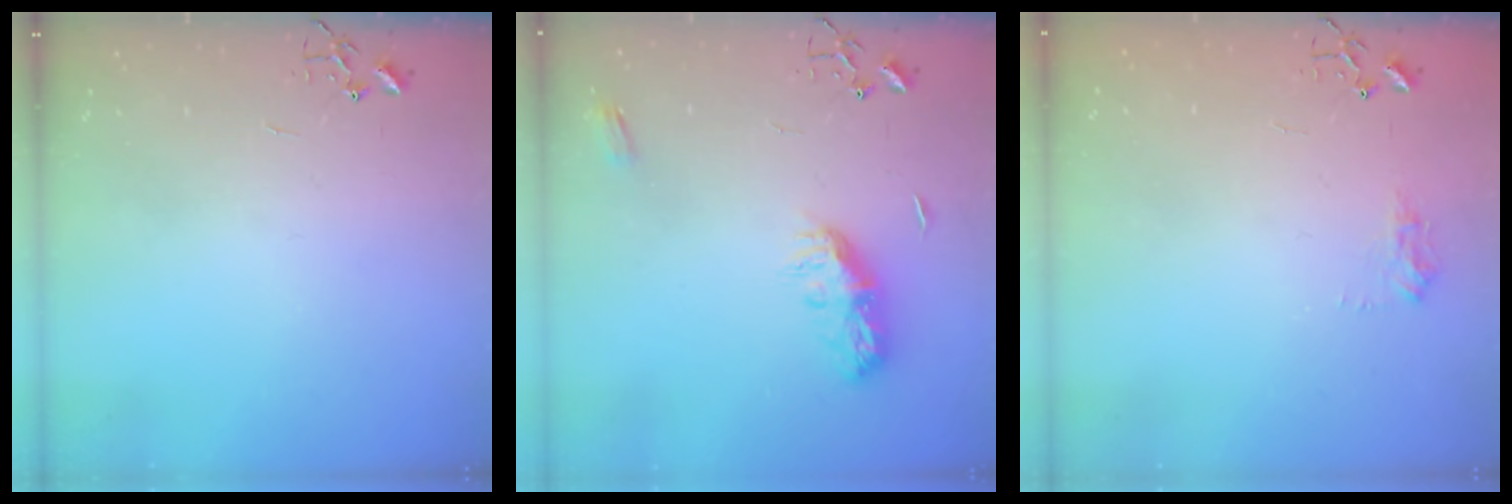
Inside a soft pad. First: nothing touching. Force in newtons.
{"total": 9.3, "press": 9.3, "slide": 0.4}
{"total": 7.6, "press": 7.5, "slide": 0.3}